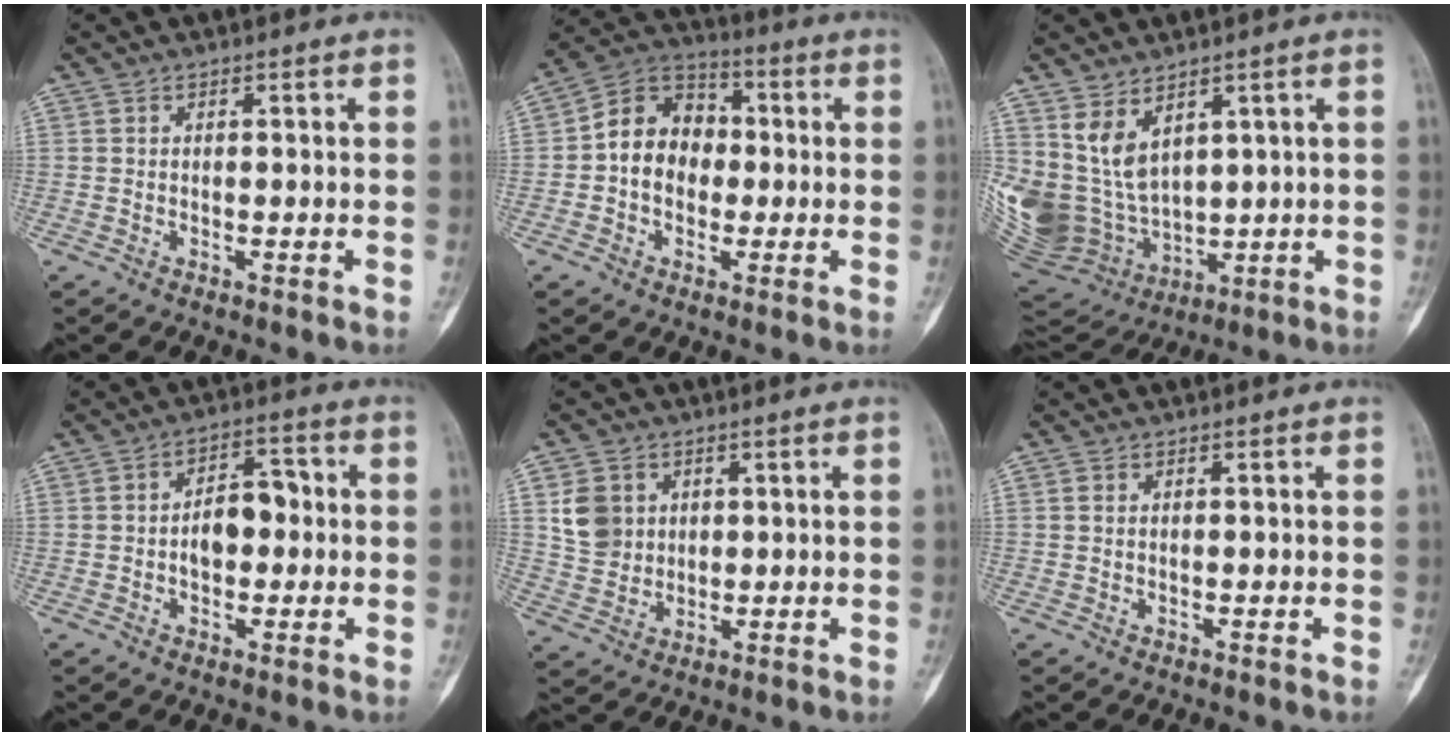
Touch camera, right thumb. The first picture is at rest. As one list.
[{"total": 11.5, "force": [-0.3, 9.2, 6.8], "torque": [-0.081, 0.034, -0.017]}, {"total": 16.2, "force": [5.8, 11.2, 10.1], "torque": [-0.197, -0.033, 0.156]}, {"total": 7.3, "force": [-0.4, 4.7, 5.6], "torque": [-0.061, 0.023, -0.012]}, {"total": 7.2, "force": [2.1, 6.1, 3.1], "torque": [-0.037, -0.006, 0.049]}, {"total": 0.9, "force": [0.2, 0.7, 0.5], "torque": [-0.010, 0.002, 0.004]}]